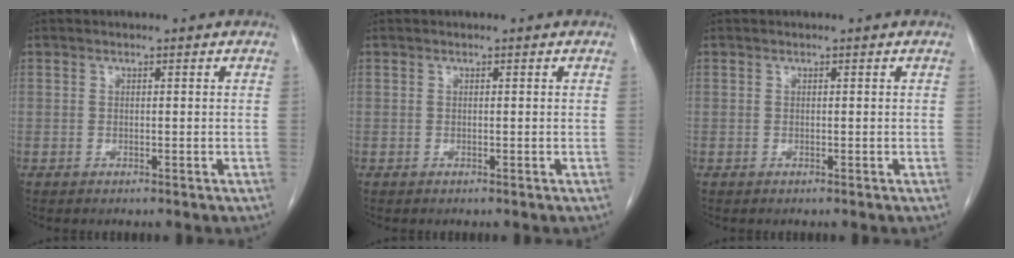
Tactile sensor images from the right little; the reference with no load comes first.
{"total": 0.0}
{"total": 0.0}